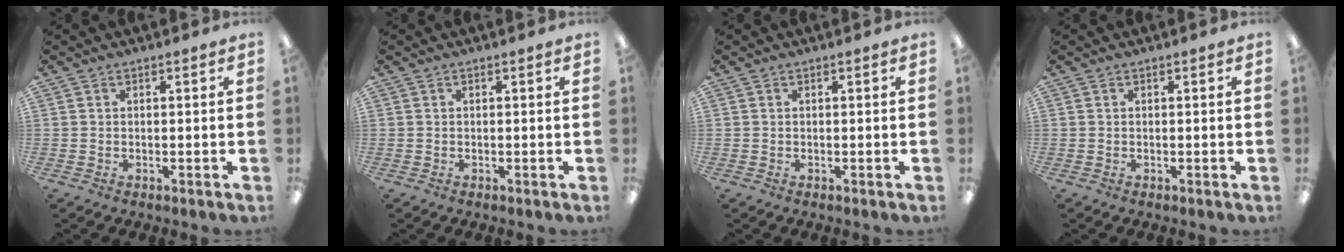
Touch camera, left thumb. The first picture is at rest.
{"total": 0.0}
{"total": 0.0}
{"total": 0.0}